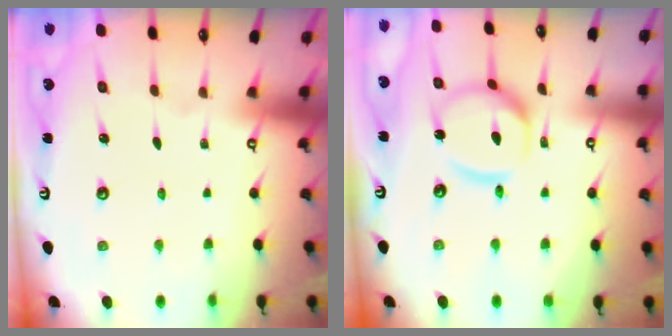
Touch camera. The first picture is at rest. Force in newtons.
{"total": 12.5, "press": 12.5, "slide": 1.1}